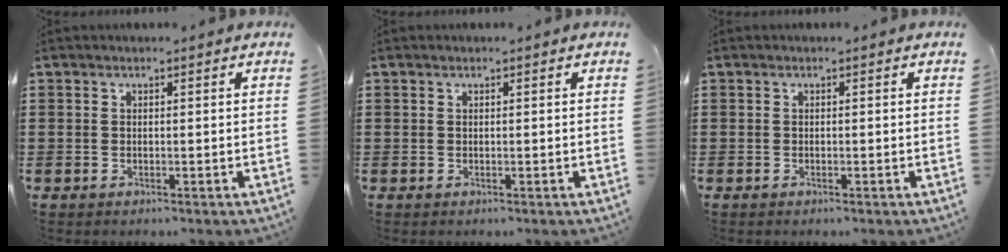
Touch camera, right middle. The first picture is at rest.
{"total": 0.0}
{"total": 0.0}